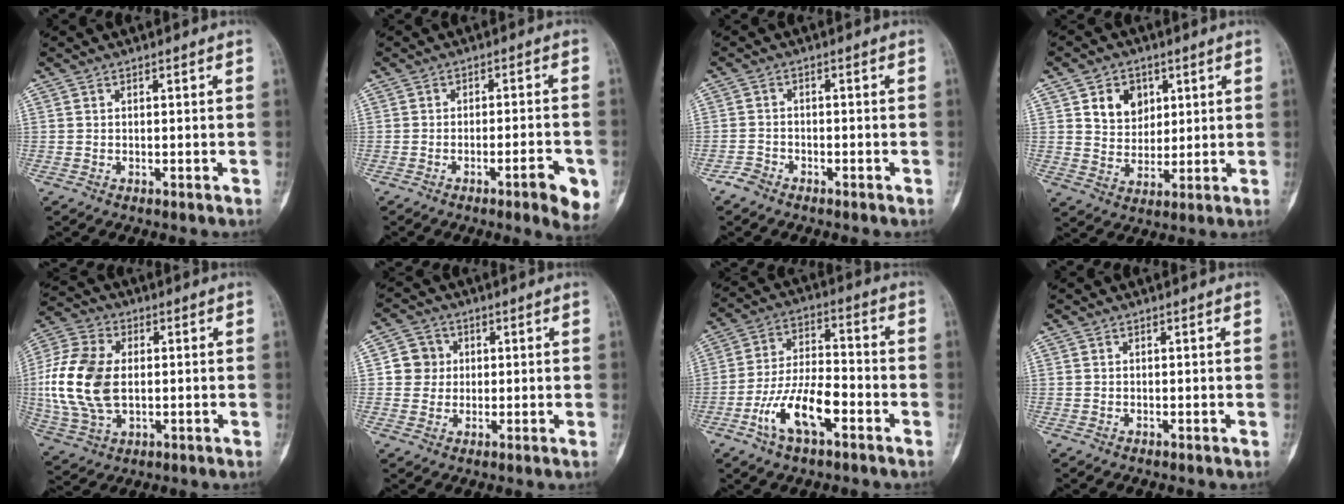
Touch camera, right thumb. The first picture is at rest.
{"total": 7.3, "force": [-3.3, 1.5, 6.4], "torque": [-0.080, 0.009, -0.040]}
{"total": 2.3, "force": [-1.9, 1.3, 0.5], "torque": [-0.013, 0.007, -0.038]}
{"total": 8.0, "force": [3.1, 6.3, 3.9], "torque": [-0.030, -0.014, 0.056]}
{"total": 16.1, "force": [0.2, 10.3, 12.3], "torque": [-0.256, 0.007, 0.006]}
{"total": 5.1, "force": [0.7, 4.9, 1.0], "torque": [0.013, 0.006, 0.006]}
{"total": 12.6, "force": [-5.5, 5.5, 10.0], "torque": [-0.190, 0.037, -0.101]}
{"total": 0.0}